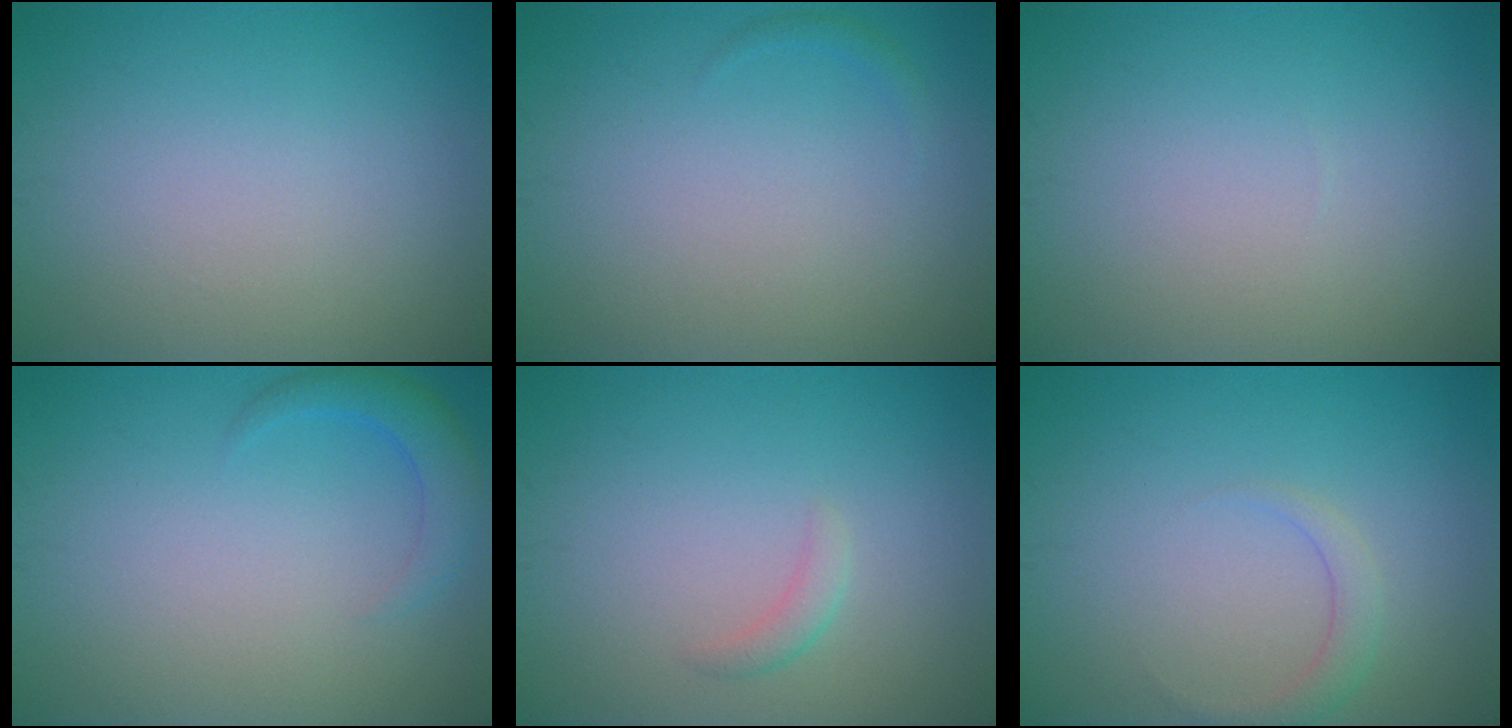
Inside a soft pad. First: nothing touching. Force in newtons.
{"total": 0.6, "press": 0.6, "slide": 0.1}
{"total": 0.0}
{"total": 2.4, "press": 2.4, "slide": 0.2}
{"total": 1.1, "press": 1.1, "slide": 0.1}
{"total": 1.6, "press": 1.6, "slide": 0.1}